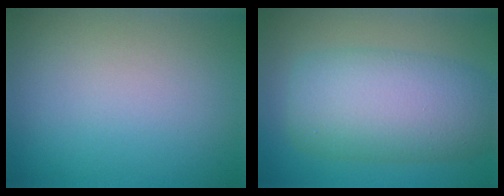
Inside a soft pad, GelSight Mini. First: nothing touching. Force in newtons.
{"total": 8.4, "press": 8.3, "slide": 0.4}